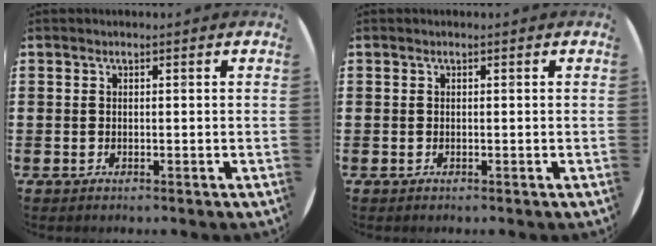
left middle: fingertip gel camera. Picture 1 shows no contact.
{"total": 0.0}